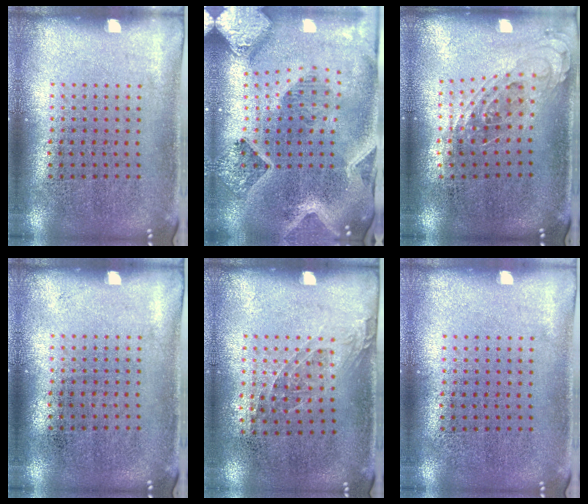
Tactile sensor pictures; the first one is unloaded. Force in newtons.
{"total": 3.2, "press": 2.7, "slide": 1.6}
{"total": 0.8, "press": 0.7, "slide": 0.3}
{"total": 0.0}
{"total": 1.0, "press": 0.8, "slide": 0.6}
{"total": 0.0}